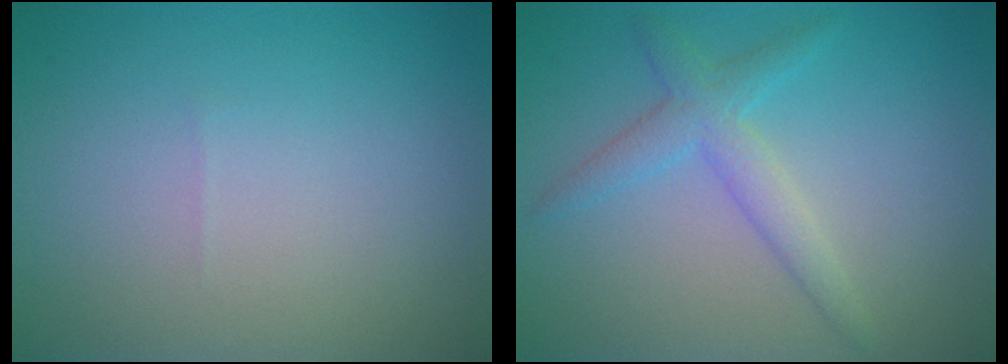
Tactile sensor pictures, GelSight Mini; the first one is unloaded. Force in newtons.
{"total": 2.9, "press": 2.9, "slide": 0.1}